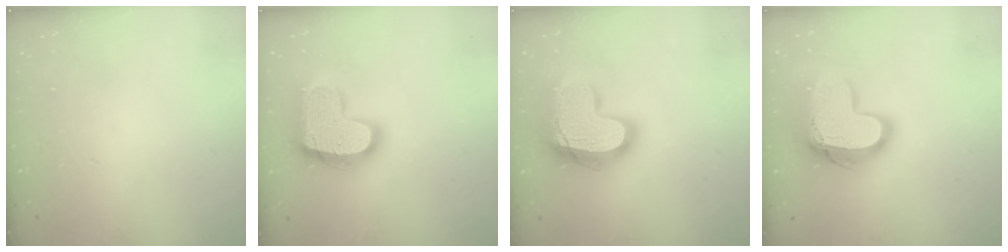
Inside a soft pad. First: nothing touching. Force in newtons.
{"total": 19.3, "press": 19.3, "slide": 1.3}
{"total": 19.3, "press": 19.2, "slide": 1.6}
{"total": 16.2, "press": 16.1, "slide": 1.3}